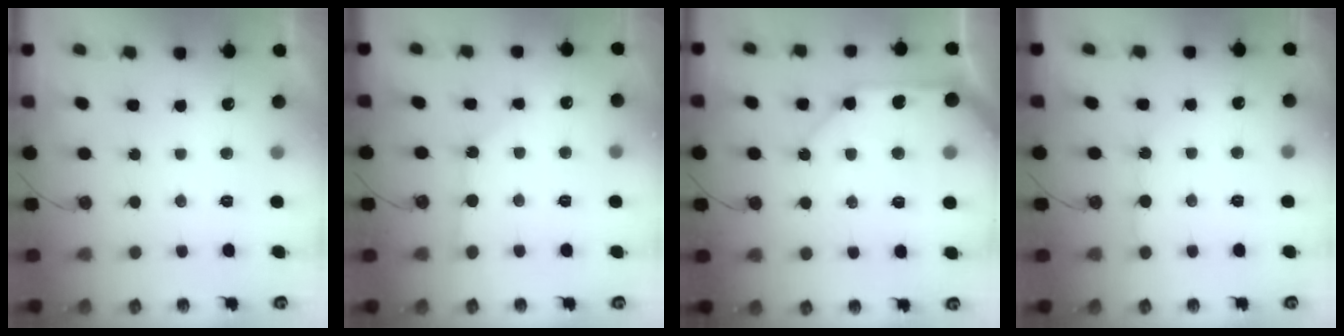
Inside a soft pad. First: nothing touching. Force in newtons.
{"total": 2.3, "press": 2.2, "slide": 0.3}
{"total": 11.6, "press": 11.4, "slide": 1.9}
{"total": 3.6, "press": 3.5, "slide": 0.5}